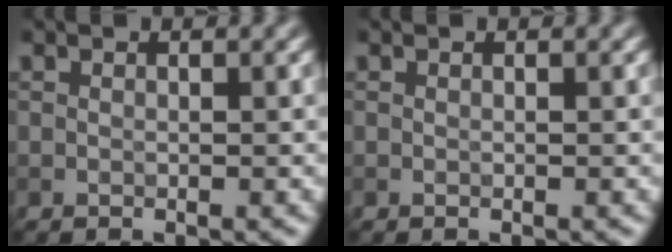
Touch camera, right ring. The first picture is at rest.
{"total": 0.0}